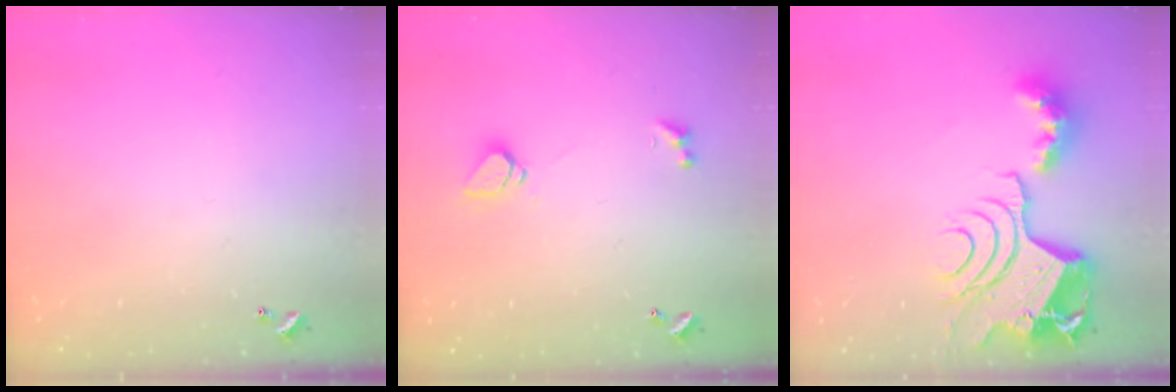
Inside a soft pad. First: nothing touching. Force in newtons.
{"total": 1.6, "press": 1.6, "slide": 0.5}
{"total": 14.6, "press": 14.5, "slide": 1.8}